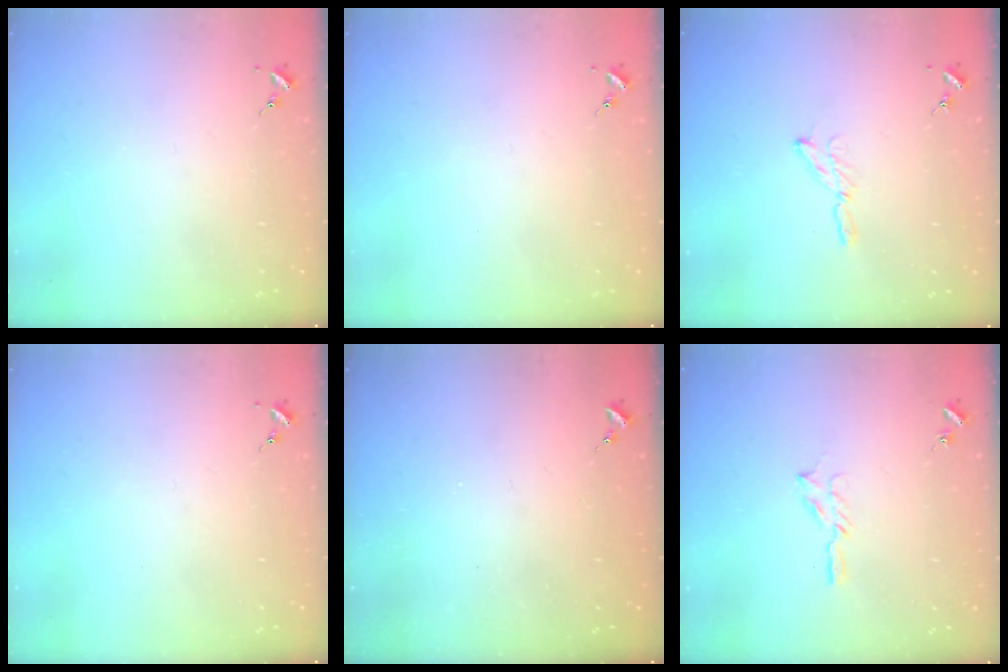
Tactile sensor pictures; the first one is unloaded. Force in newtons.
{"total": 0.0}
{"total": 3.9, "press": 3.9, "slide": 0.4}
{"total": 0.0}
{"total": 0.0}
{"total": 5.1, "press": 5.1, "slide": 0.5}